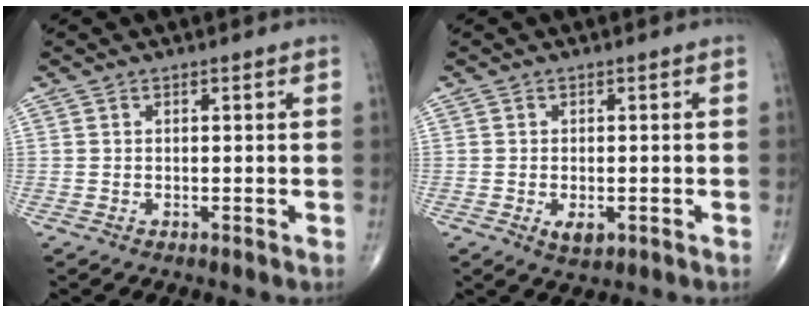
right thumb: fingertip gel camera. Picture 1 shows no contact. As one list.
[{"total": 2.9, "force": [-0.9, 1.5, 2.2], "torque": [-0.032, -0.003, -0.010]}]